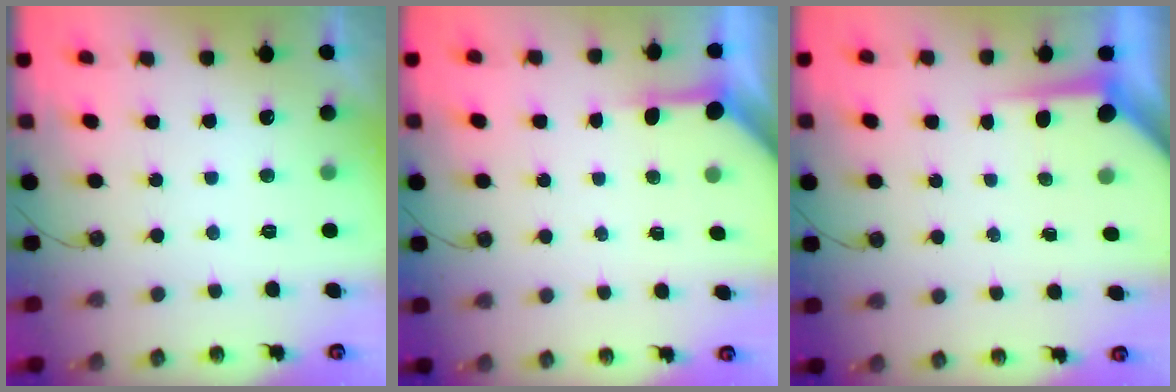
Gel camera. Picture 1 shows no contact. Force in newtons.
{"total": 3.9, "press": 3.9, "slide": 0.2}
{"total": 5.0, "press": 5.0, "slide": 0.4}